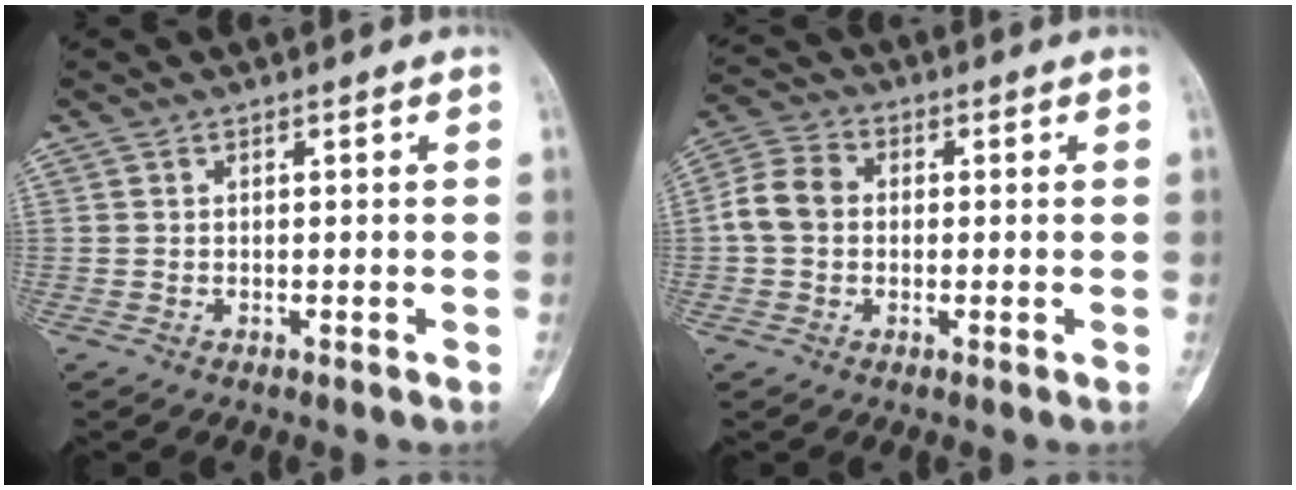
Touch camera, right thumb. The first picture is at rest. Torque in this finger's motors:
{"motor_torque": [1.11, 1.07, 0.24, -0.23, 0.07]}